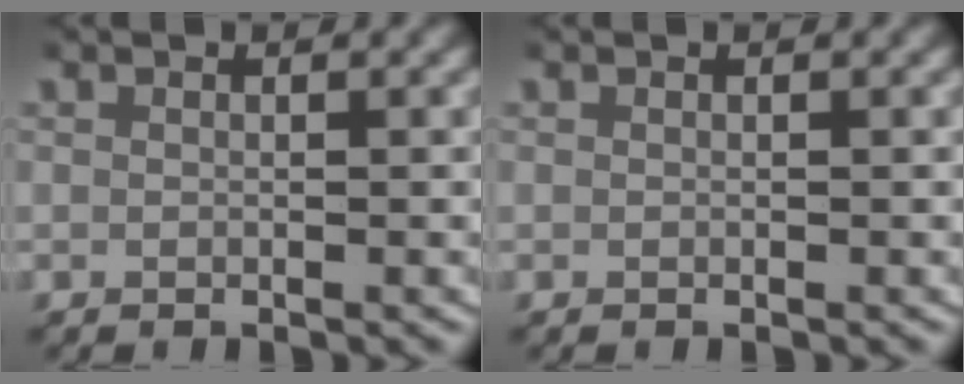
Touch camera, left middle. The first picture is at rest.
{"total": 0.0}